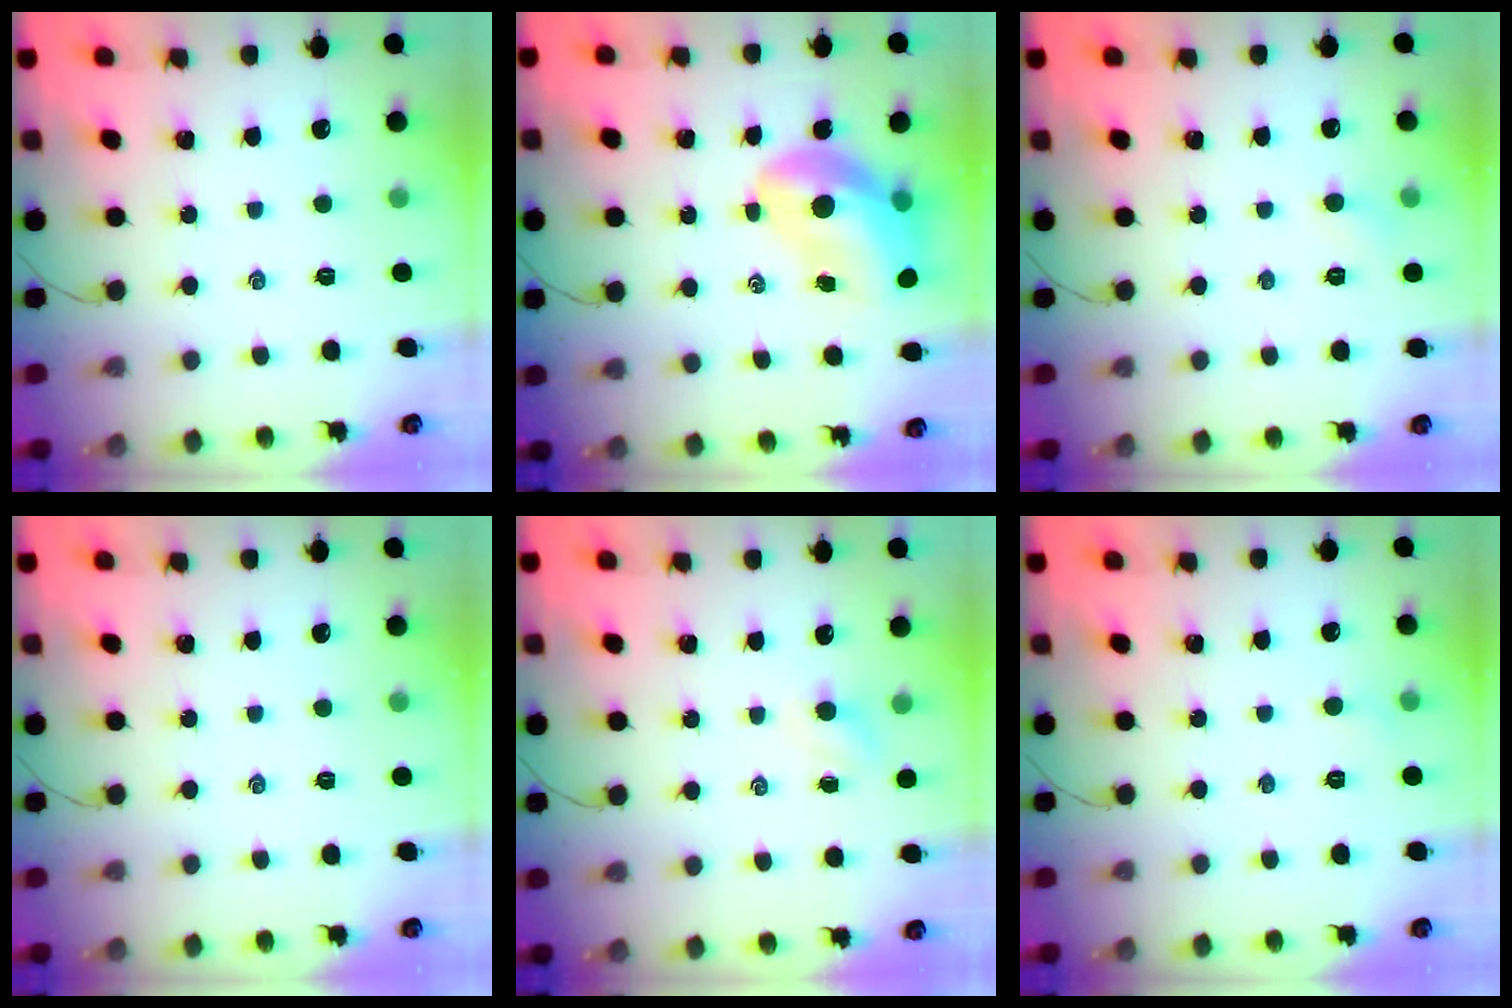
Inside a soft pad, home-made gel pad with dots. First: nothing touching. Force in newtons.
{"total": 13.9, "press": 13.3, "slide": 3.9}
{"total": 3.0, "press": 2.8, "slide": 1.0}
{"total": 0.0}
{"total": 3.2, "press": 3.0, "slide": 1.2}
{"total": 2.7, "press": 2.6, "slide": 0.9}